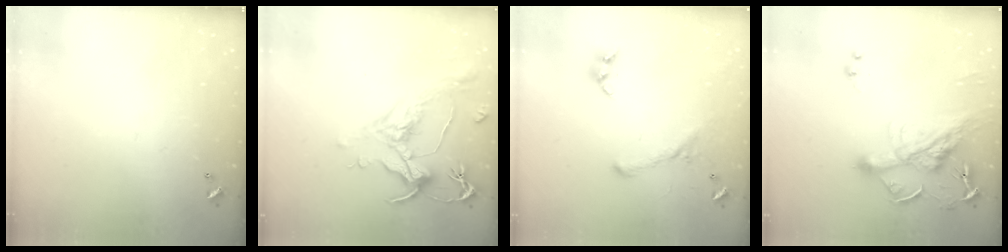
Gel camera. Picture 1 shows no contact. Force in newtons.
{"total": 1.6, "press": 0.7, "slide": 1.4}
{"total": 1.4, "press": 0.6, "slide": 1.2}
{"total": 9.2, "press": 9.2, "slide": 1.3}